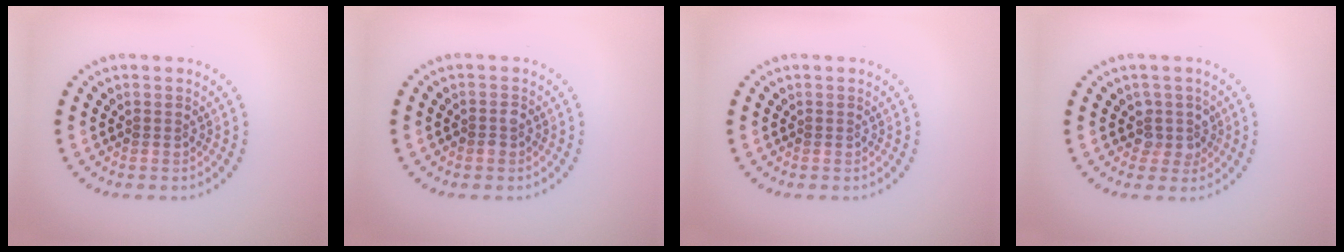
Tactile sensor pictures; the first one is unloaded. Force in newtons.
{"total": 1.1, "press": 1.1, "slide": 0.4}
{"total": 0.0}
{"total": 2.1, "press": 1.7, "slide": 1.3}